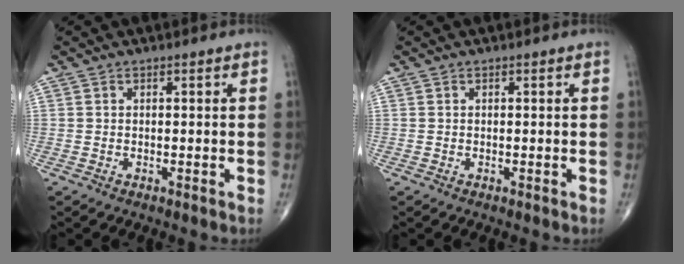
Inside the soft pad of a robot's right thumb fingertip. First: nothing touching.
{"total": 0.0}